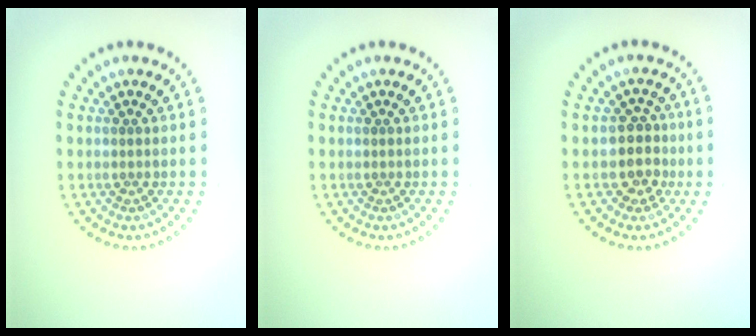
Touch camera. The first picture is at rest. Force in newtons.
{"total": 0.0}
{"total": 2.5, "press": 2.1, "slide": 1.3}